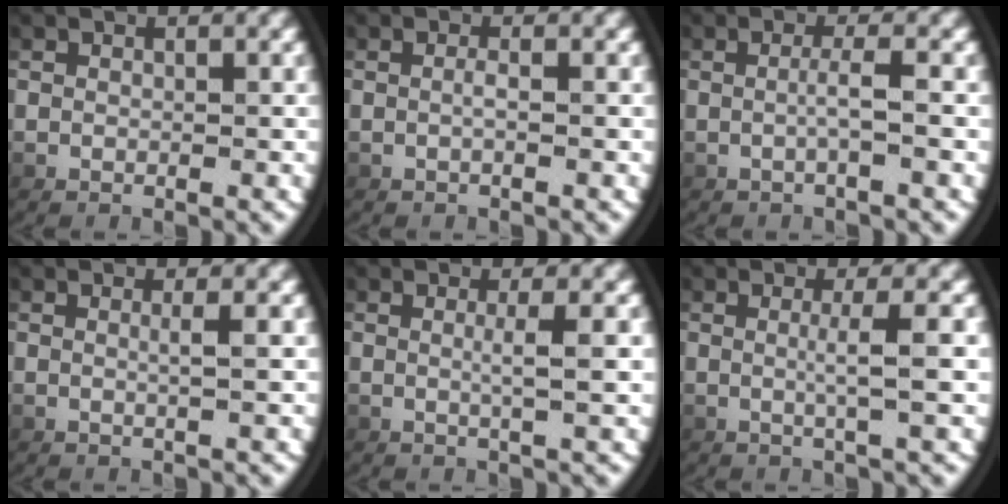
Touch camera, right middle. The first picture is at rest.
{"total": 0.8, "force": [-0.3, -0.2, 0.7], "torque": [-0.019, -0.002, -0.001]}
{"total": 1.5, "force": [-0.4, -0.5, 1.4], "torque": [-0.032, 0.002, -0.004]}
{"total": 1.2, "force": [0.2, -0.6, 1.1], "torque": [-0.021, -0.003, 0.008]}
{"total": 1.9, "force": [0.5, -0.6, 1.8], "torque": [-0.035, -0.002, 0.011]}
{"total": 2.4, "force": [0.4, -0.6, 2.2], "torque": [-0.045, 0.000, 0.010]}